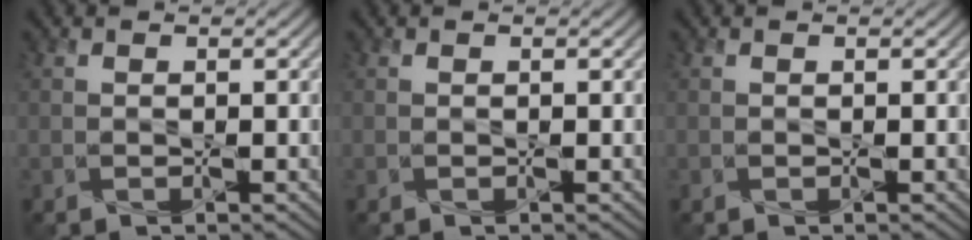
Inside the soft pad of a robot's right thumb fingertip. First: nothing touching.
{"total": 0.0}
{"total": 0.0}